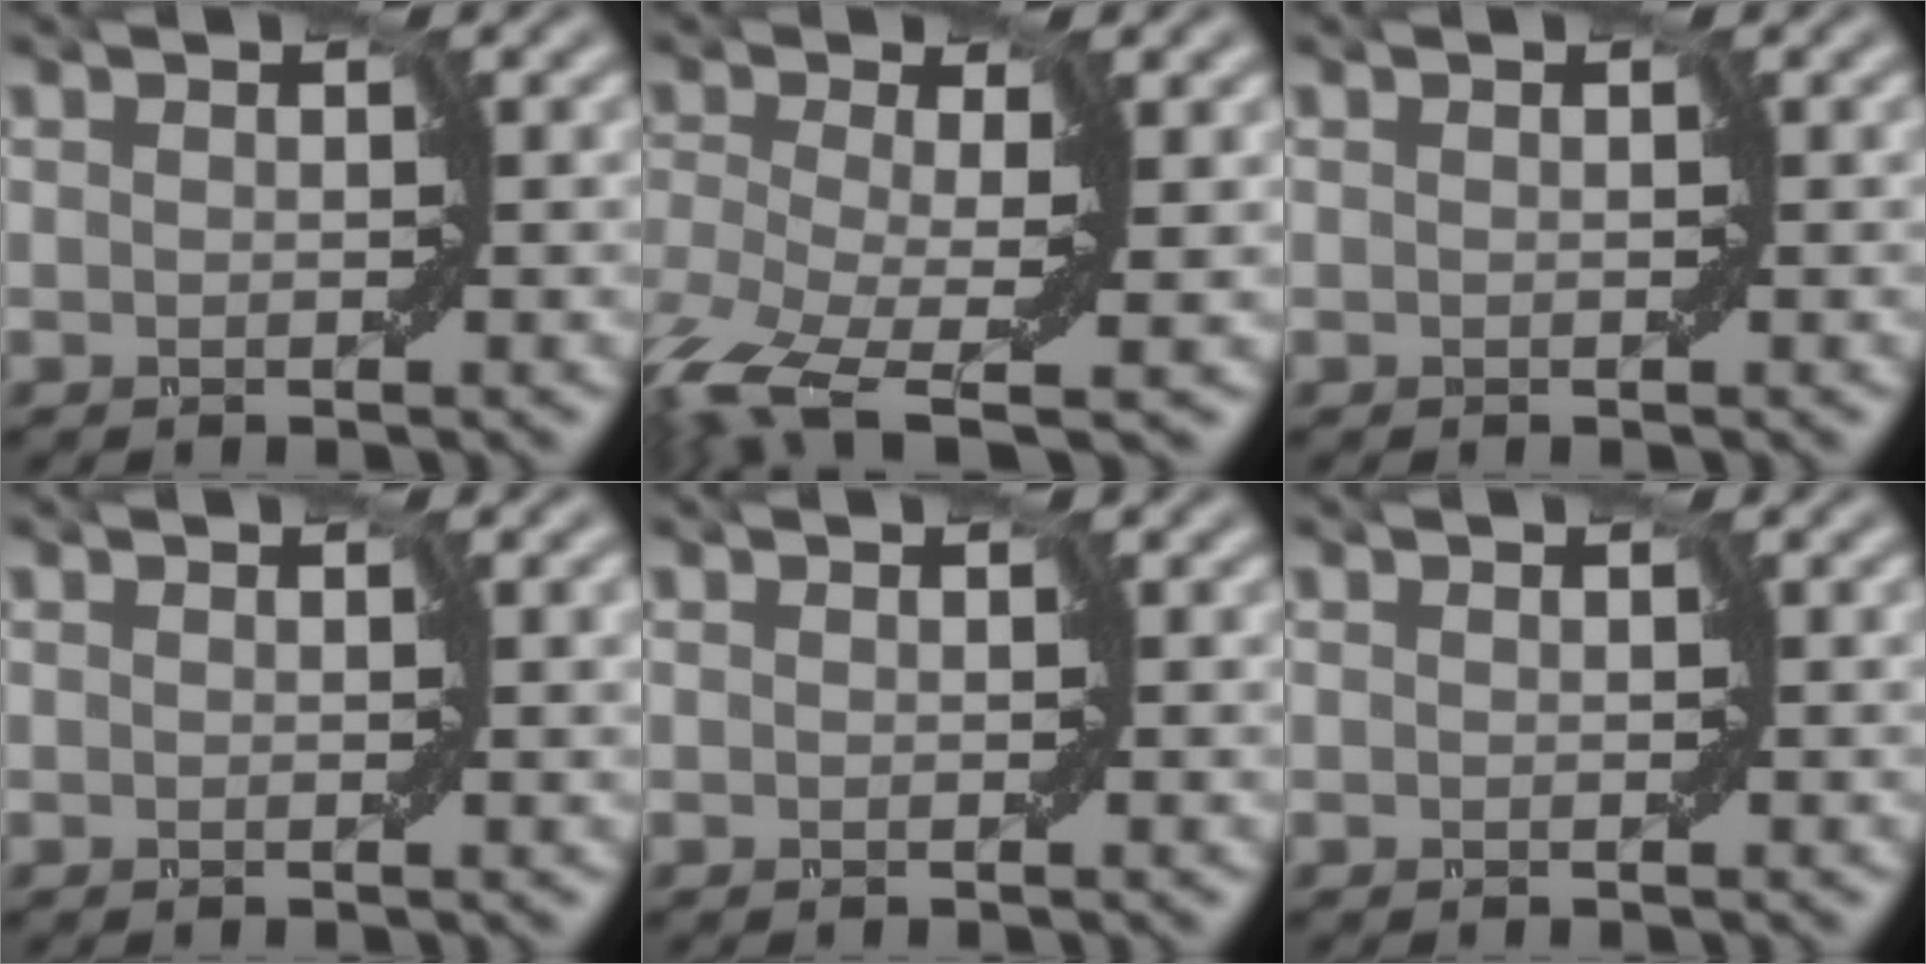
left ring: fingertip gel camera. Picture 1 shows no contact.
{"total": 8.6, "force": [-4.3, 4.0, 6.3], "torque": [-0.140, -0.022, -0.088]}
{"total": 0.0}
{"total": 1.2, "force": [0.0, 0.3, 1.1], "torque": [-0.020, -0.002, -0.005]}
{"total": 0.0}
{"total": 0.0}